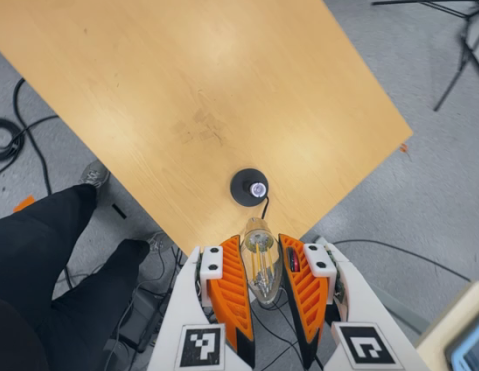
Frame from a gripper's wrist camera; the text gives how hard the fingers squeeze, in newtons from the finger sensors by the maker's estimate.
{"total": 12.5, "left": 13.0, "right": 12.1}